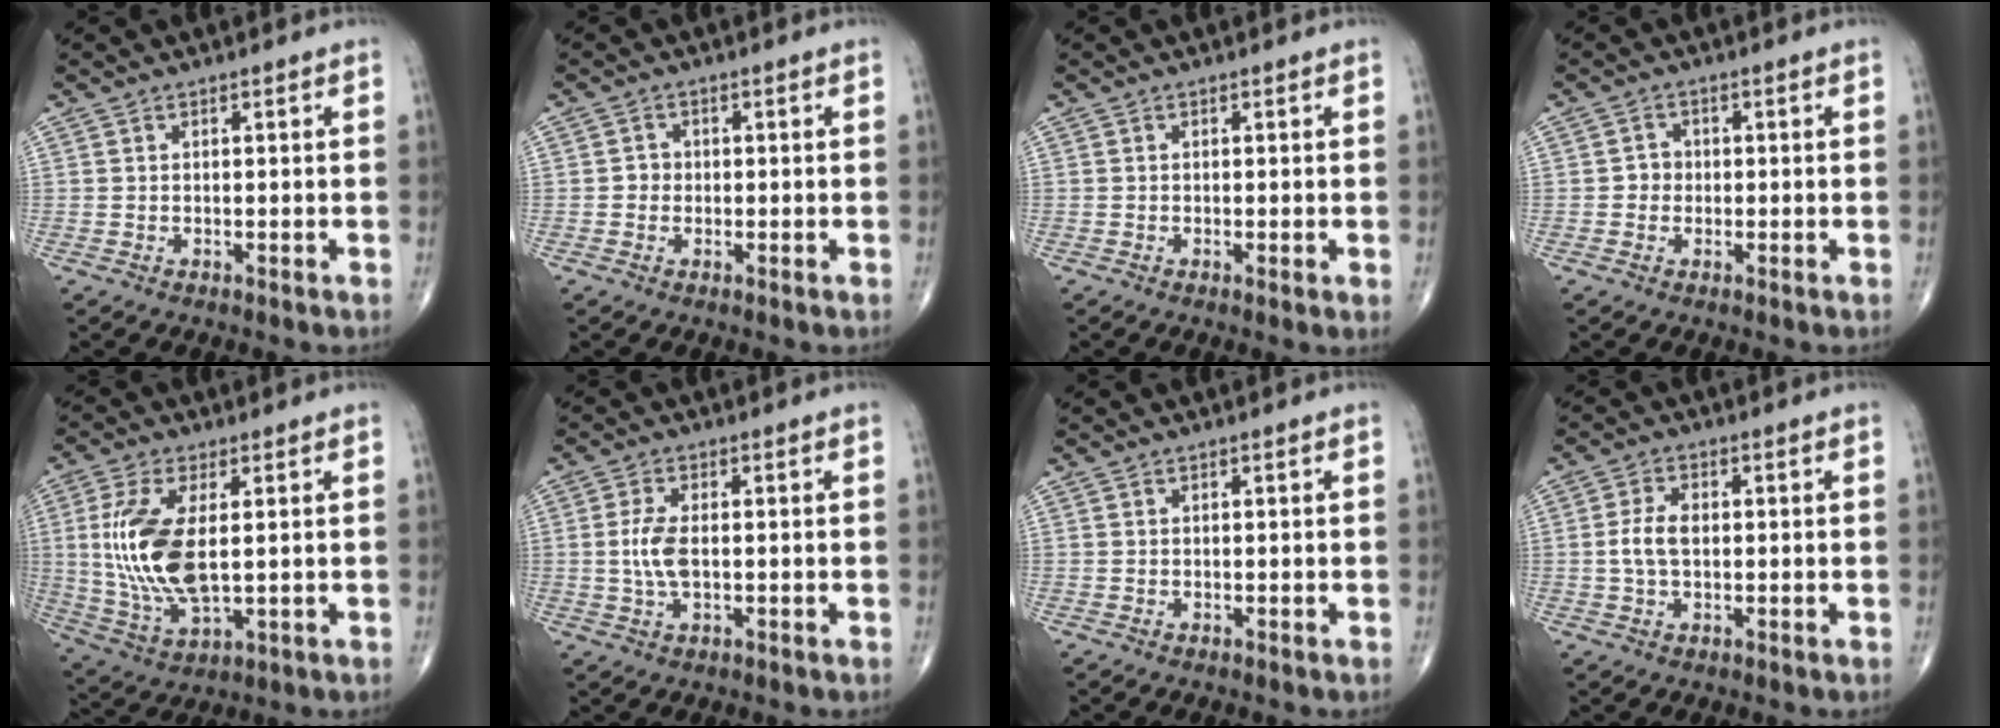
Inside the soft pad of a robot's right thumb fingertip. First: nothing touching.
{"total": 1.8, "force": [-0.3, 1.6, 0.6], "torque": [0.002, 0.007, -0.008]}
{"total": 1.2, "force": [-0.1, 0.1, 1.2], "torque": [-0.023, -0.005, -0.003]}
{"total": 2.3, "force": [-0.3, 2.1, 0.8], "torque": [0.002, 0.008, -0.010]}
{"total": 14.5, "force": [1.4, 6.5, 12.9], "torque": [-0.280, -0.013, 0.038]}
{"total": 5.0, "force": [-0.1, 2.3, 4.5], "torque": [-0.104, 0.000, -0.002]}
{"total": 0.0}
{"total": 4.7, "force": [0.0, 2.7, 3.9], "torque": [-0.084, 0.009, -0.004]}